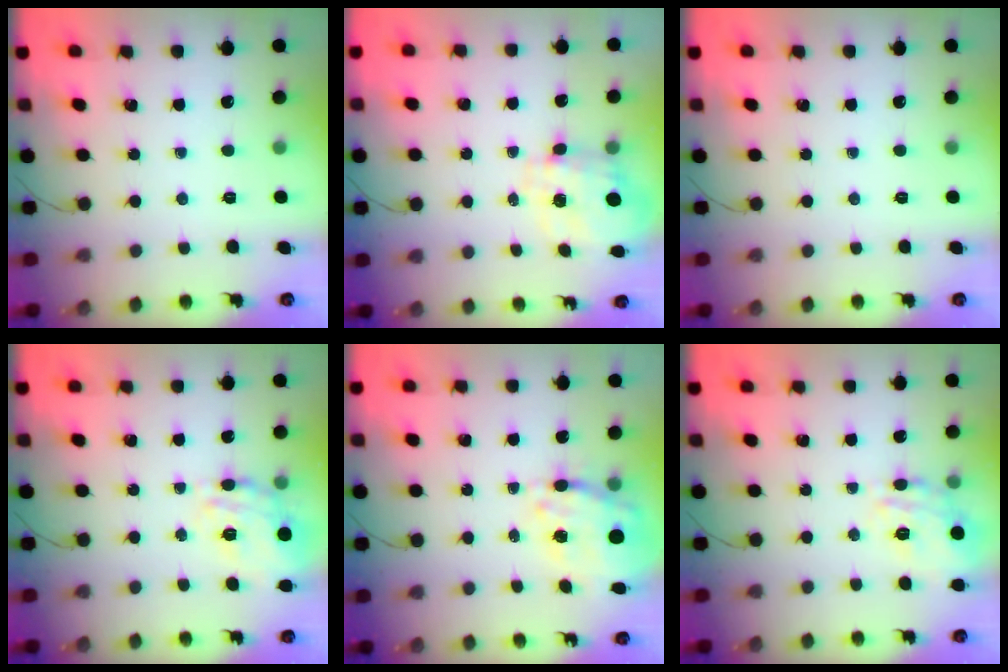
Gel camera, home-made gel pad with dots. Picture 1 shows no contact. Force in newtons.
{"total": 3.4, "press": 3.2, "slide": 1.1}
{"total": 0.0}
{"total": 18.6, "press": 18.4, "slide": 2.4}
{"total": 9.9, "press": 9.1, "slide": 4.0}
{"total": 17.0, "press": 16.9, "slide": 1.0}